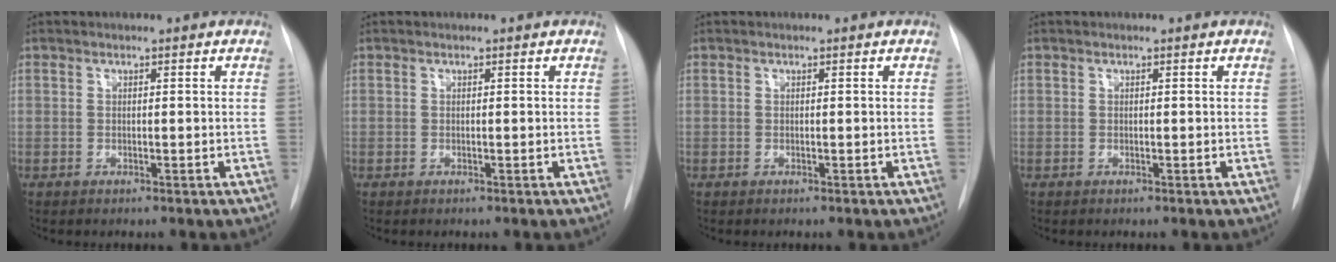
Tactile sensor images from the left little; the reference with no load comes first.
{"total": 0.0}
{"total": 0.0}
{"total": 0.0}